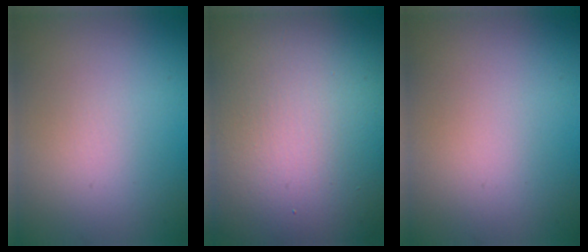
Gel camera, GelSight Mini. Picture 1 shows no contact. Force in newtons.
{"total": 19.8, "press": 19.8, "slide": 0.7}
{"total": 0.0}